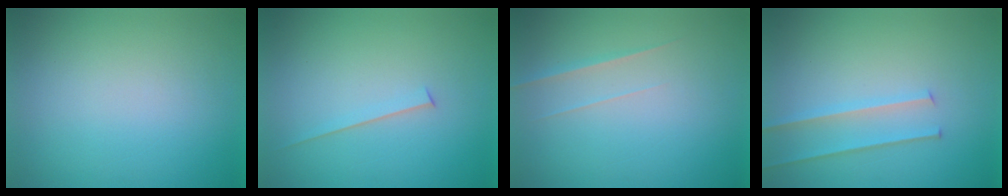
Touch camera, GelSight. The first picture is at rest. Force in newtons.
{"total": 1.5}
{"total": 1.5}
{"total": 2.2}